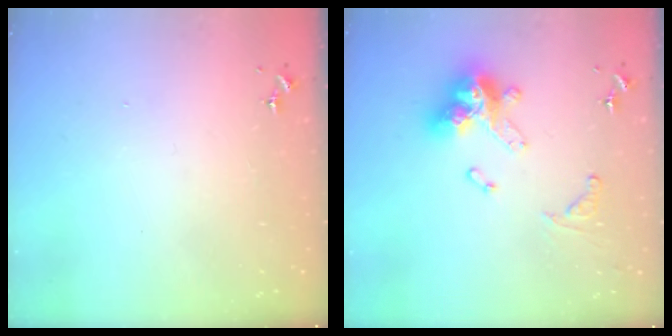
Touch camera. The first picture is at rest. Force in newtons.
{"total": 17.3, "press": 17.2, "slide": 1.6}